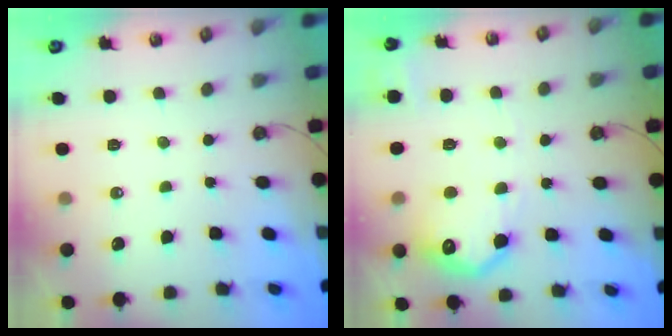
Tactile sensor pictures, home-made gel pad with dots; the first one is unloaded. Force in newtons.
{"total": 14.4, "press": 14.4, "slide": 0.7}